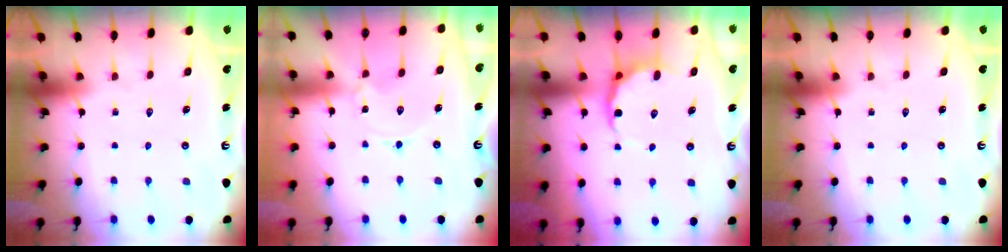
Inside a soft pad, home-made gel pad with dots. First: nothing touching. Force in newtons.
{"total": 0.0}
{"total": 7.5, "press": 7.2, "slide": 2.2}
{"total": 0.0}